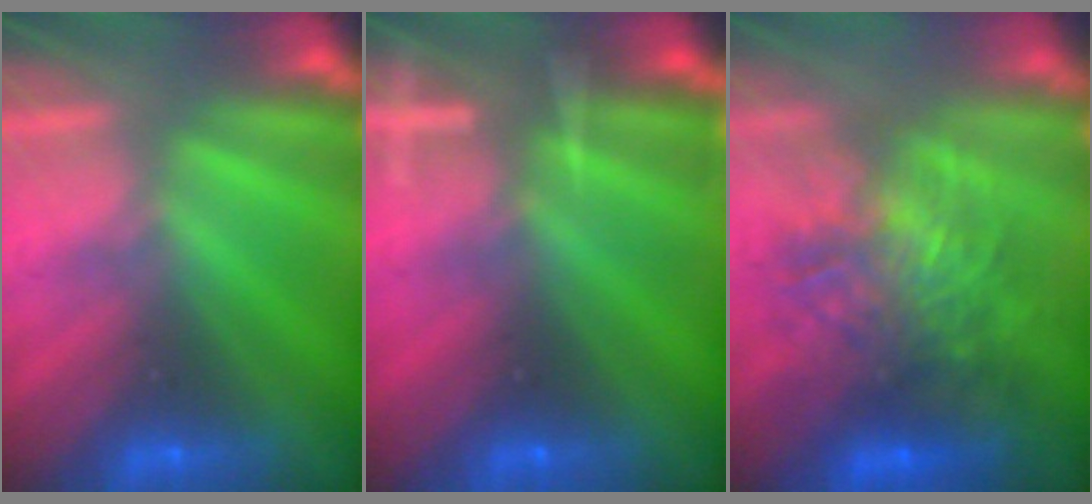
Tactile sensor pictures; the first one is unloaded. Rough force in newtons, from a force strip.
{"total": 7.4}
{"total": 7.0}